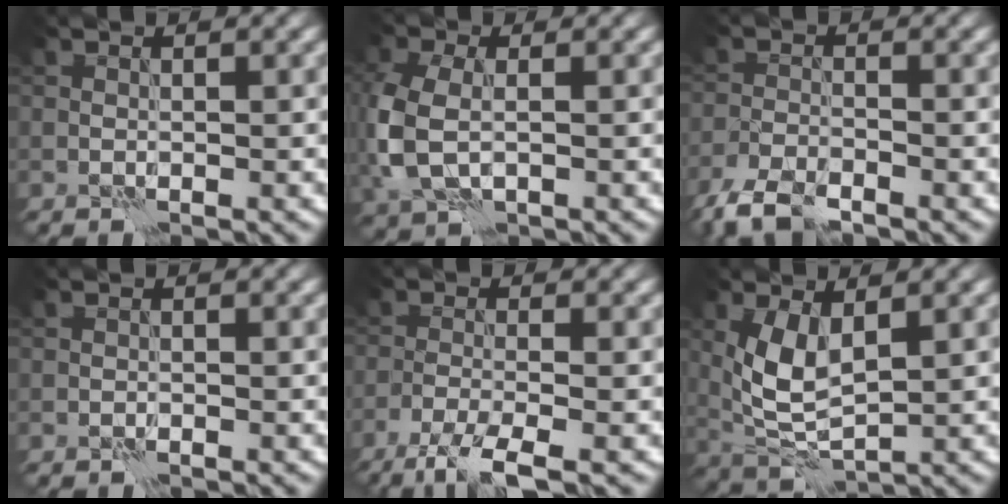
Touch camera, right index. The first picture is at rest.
{"total": 6.3, "force": [-0.6, 4.3, 4.6], "torque": [-0.128, -0.010, -0.009]}
{"total": 4.0, "force": [-3.3, 1.1, 1.9], "torque": [-0.036, -0.008, -0.074]}
{"total": 0.0}
{"total": 4.1, "force": [-2.7, 0.6, 3.1], "torque": [-0.055, -0.005, -0.061]}
{"total": 5.1, "force": [1.1, 2.4, 4.3], "torque": [-0.102, -0.006, 0.030]}